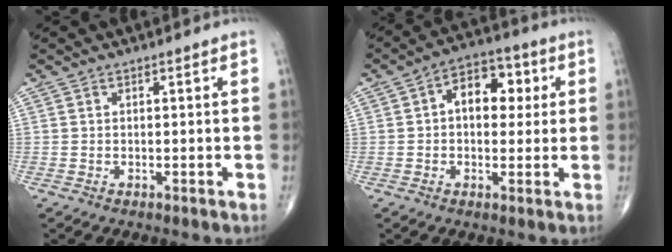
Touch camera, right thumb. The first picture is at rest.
{"total": 9.9, "force": [1.7, 6.5, 7.3], "torque": [-0.072, 0.020, 0.020]}